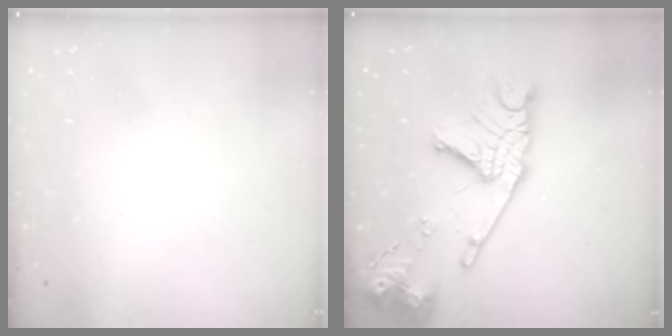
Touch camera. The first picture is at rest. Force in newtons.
{"total": 20.2, "press": 20.1, "slide": 2.0}